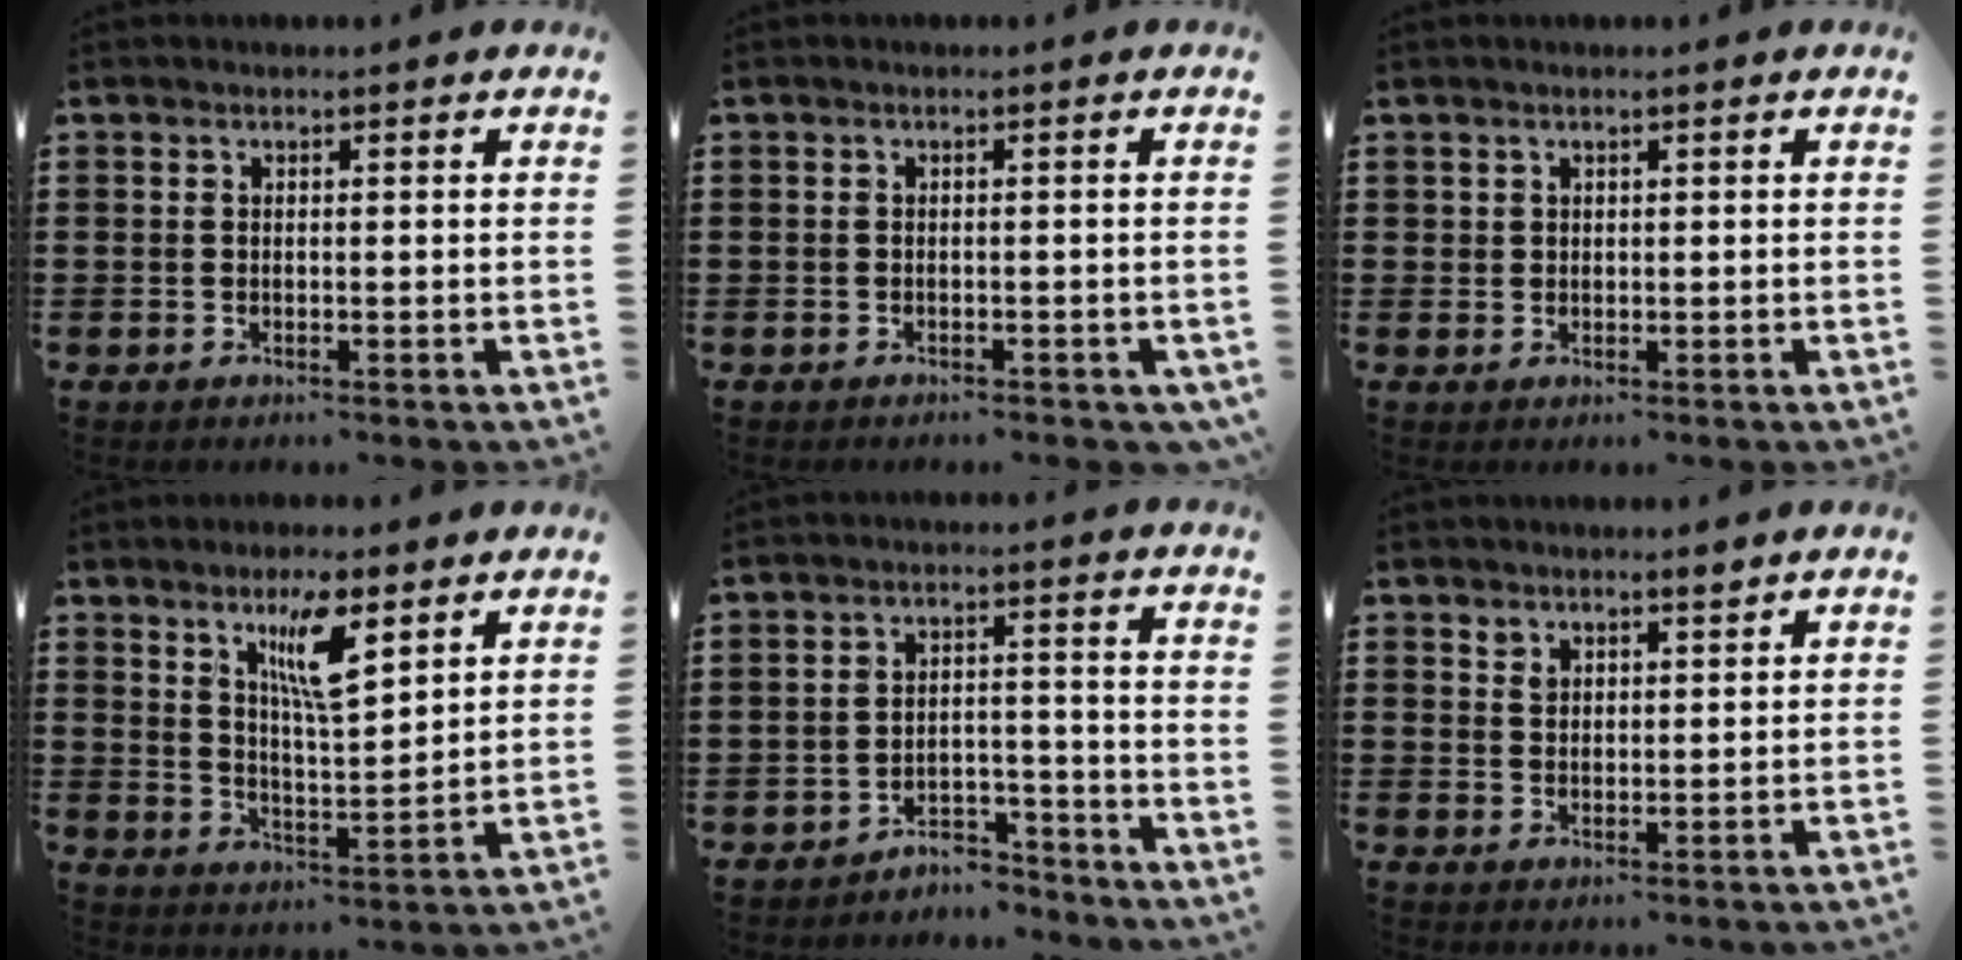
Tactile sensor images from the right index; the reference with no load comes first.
{"total": 0.6, "force": [-0.6, 0.2, 0.1], "torque": [-0.004, 0.000, -0.013]}
{"total": 0.8, "force": [0.5, 0.6, 0.1], "torque": [-0.004, 0.000, 0.010]}
{"total": 8.0, "force": [4.6, 1.8, 6.3], "torque": [-0.110, -0.005, 0.073]}
{"total": 4.0, "force": [-3.9, 1.0, 0.4], "torque": [-0.012, 0.009, -0.079]}
{"total": 2.0, "force": [1.8, 0.8, 0.3], "torque": [-0.010, 0.002, 0.034]}